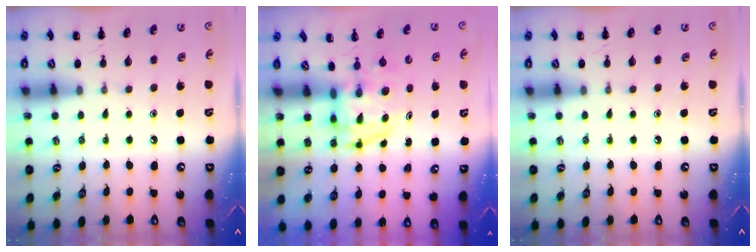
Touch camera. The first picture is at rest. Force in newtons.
{"total": 3.9, "press": 3.9, "slide": 0.6}
{"total": 0.0}